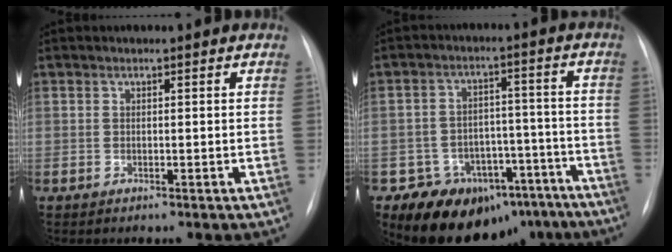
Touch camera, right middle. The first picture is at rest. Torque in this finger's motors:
{"motor_torque": [1.11, -1.03, 0.21, 0.11]}